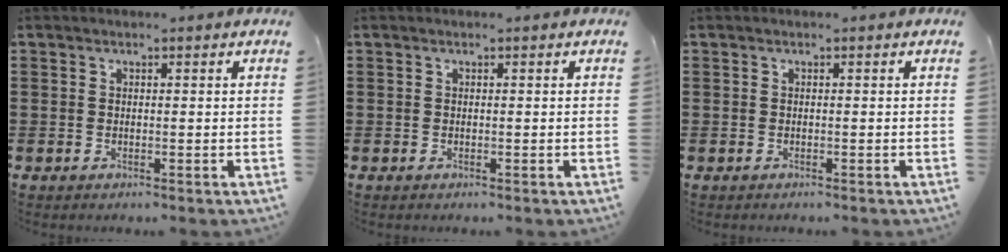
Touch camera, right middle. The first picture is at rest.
{"total": 0.0}
{"total": 0.0}